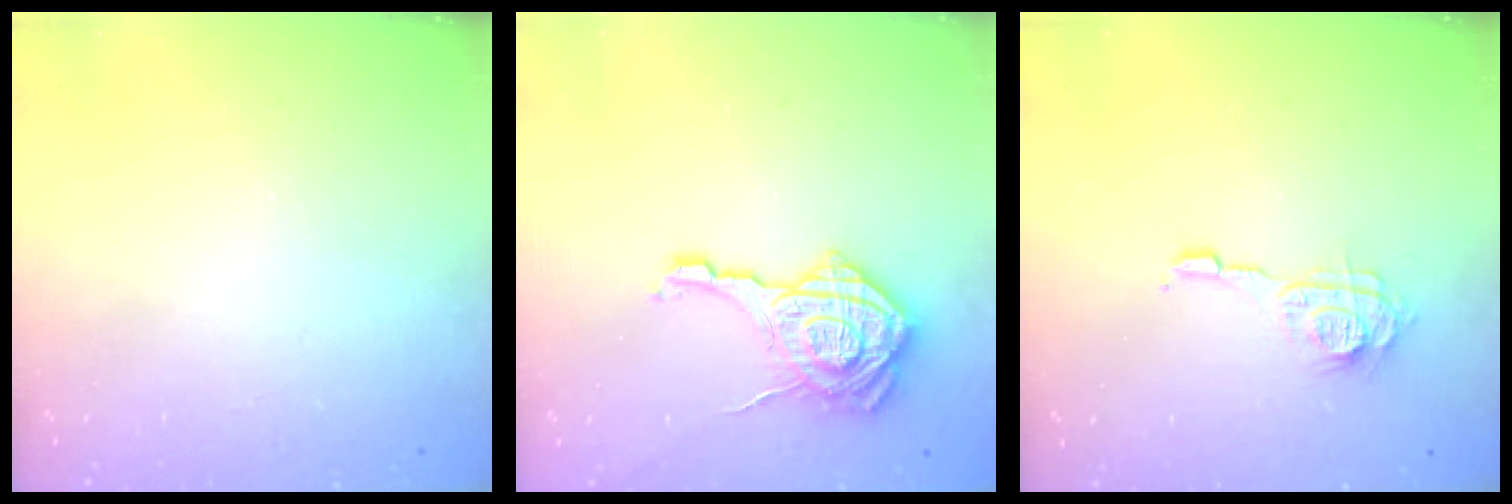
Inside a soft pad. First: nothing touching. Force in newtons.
{"total": 17.9, "press": 17.9, "slide": 1.1}
{"total": 9.0, "press": 9.0, "slide": 0.6}